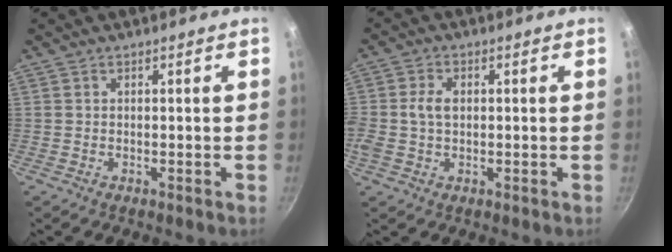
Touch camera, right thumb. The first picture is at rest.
{"total": 5.7, "force": [0.3, 3.9, 4.1], "torque": [-0.081, 0.011, -0.002]}